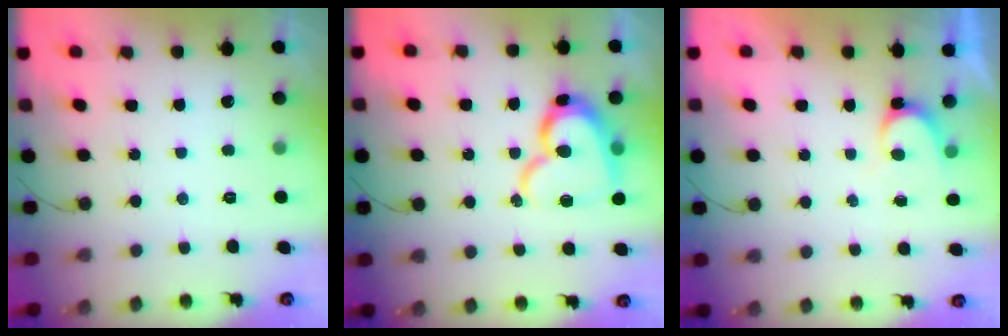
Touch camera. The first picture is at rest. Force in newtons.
{"total": 14.7, "press": 14.7, "slide": 0.9}
{"total": 4.9, "press": 4.9, "slide": 0.3}